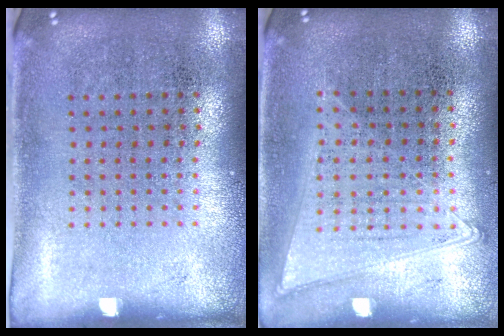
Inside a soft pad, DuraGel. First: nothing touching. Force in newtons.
{"total": 1.0, "press": 1.0, "slide": 0.4}